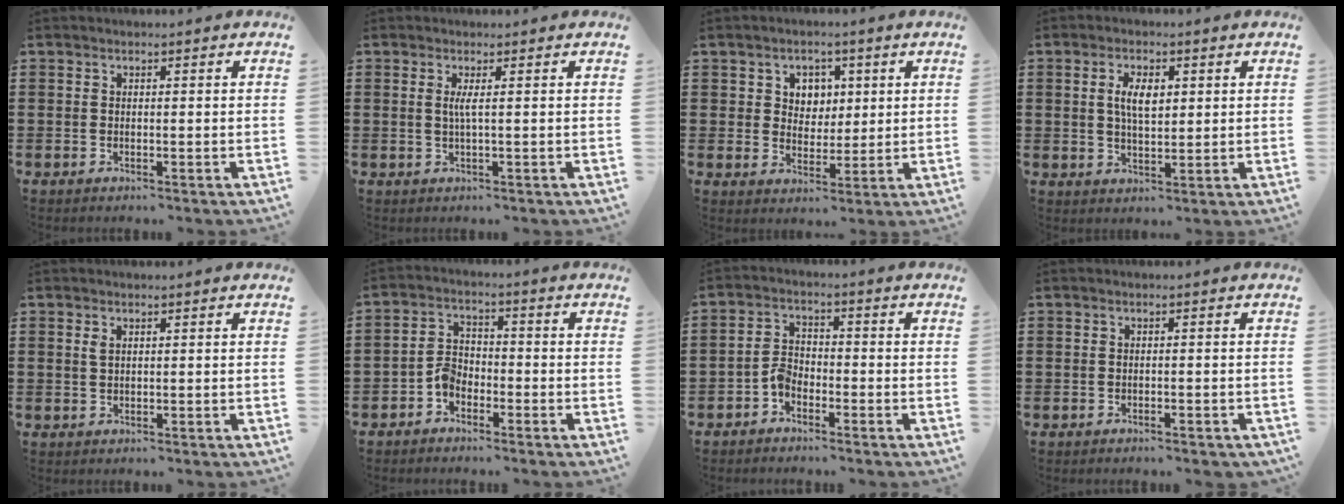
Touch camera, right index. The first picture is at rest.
{"total": 1.8, "force": [0.2, -0.1, 1.8], "torque": [-0.036, -0.004, 0.002]}
{"total": 4.1, "force": [1.5, 3.6, 1.0], "torque": [-0.029, 0.012, 0.024]}
{"total": 4.8, "force": [1.1, 2.2, 4.1], "torque": [-0.078, 0.005, 0.015]}
{"total": 1.2, "force": [0.5, 0.6, 0.9], "torque": [-0.021, 0.003, 0.008]}
{"total": 3.5, "force": [-2.1, 2.3, 1.5], "torque": [-0.048, 0.004, -0.047]}
{"total": 3.0, "force": [-1.9, 1.8, 1.5], "torque": [-0.039, 0.006, -0.042]}
{"total": 0.9, "force": [-0.9, 0.1, 0.3], "torque": [-0.010, -0.003, -0.017]}